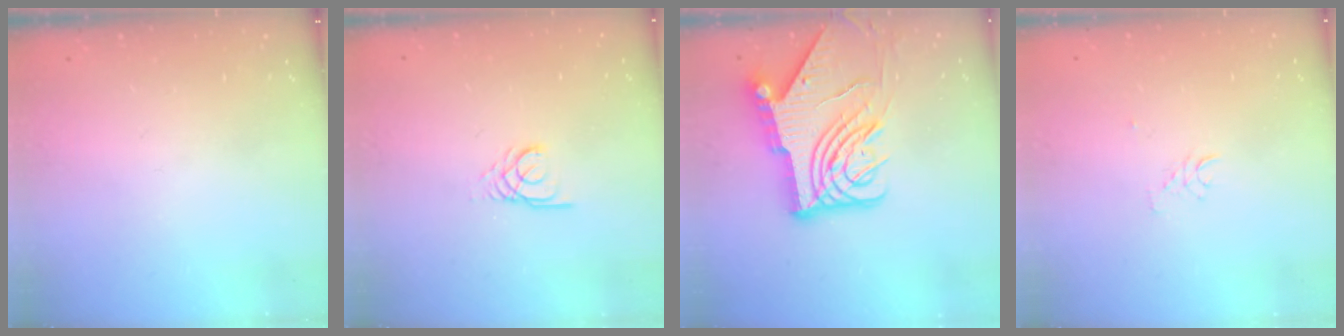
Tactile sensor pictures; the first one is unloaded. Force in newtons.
{"total": 2.5, "press": 2.5, "slide": 0.2}
{"total": 16.2, "press": 16.1, "slide": 2.0}
{"total": 2.6, "press": 2.6, "slide": 0.1}